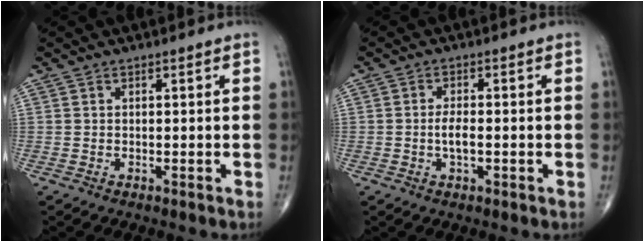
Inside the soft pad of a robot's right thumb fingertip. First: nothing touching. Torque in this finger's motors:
{"motor_torque": [2.23, 1.98, 1.38, -1.40, 0.29]}